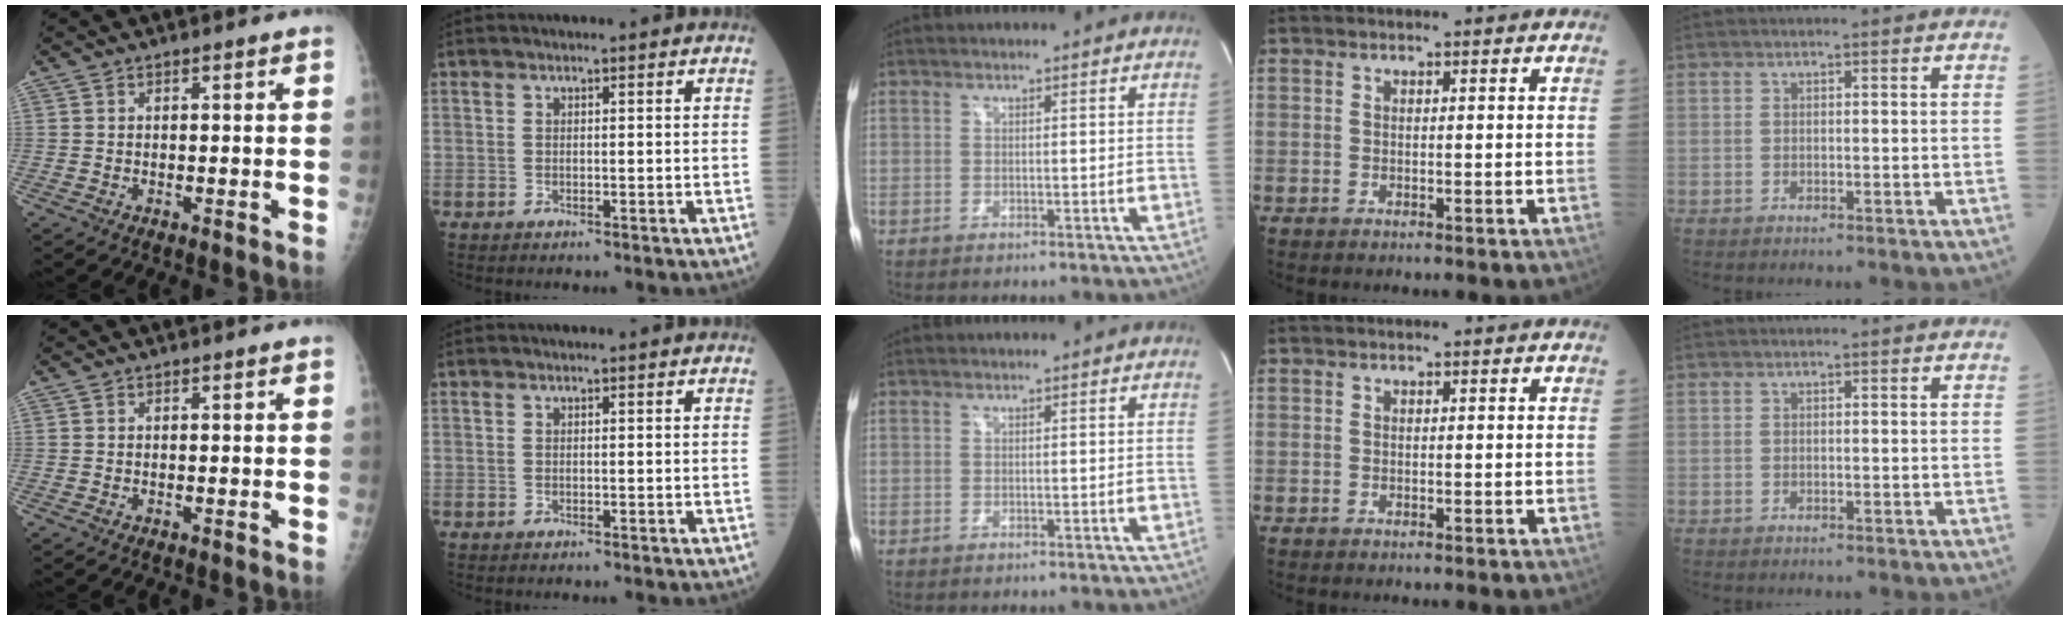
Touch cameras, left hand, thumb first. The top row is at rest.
{}